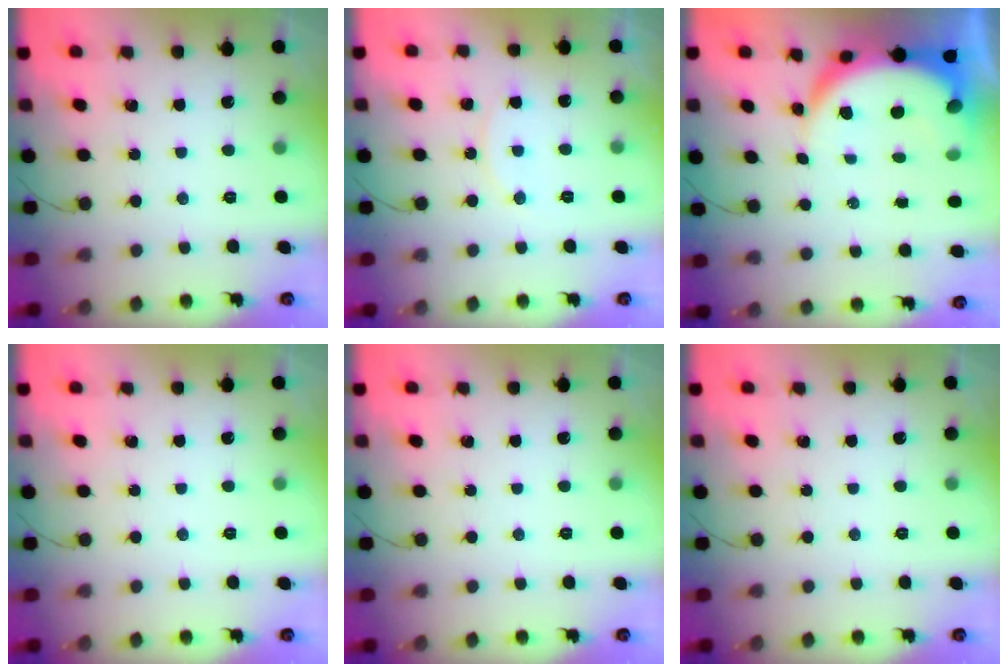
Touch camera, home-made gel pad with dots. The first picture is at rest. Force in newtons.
{"total": 4.9, "press": 4.8, "slide": 0.5}
{"total": 10.4, "press": 10.3, "slide": 1.3}
{"total": 0.0}
{"total": 0.0}
{"total": 0.0}